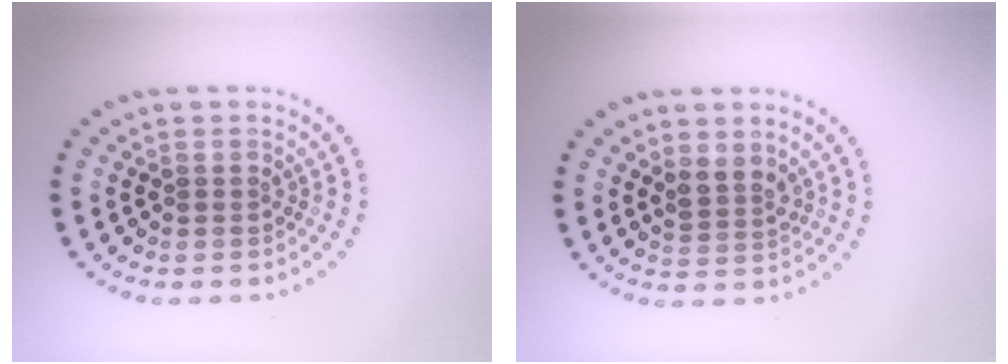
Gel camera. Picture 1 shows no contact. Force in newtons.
{"total": 2.0, "press": 1.6, "slide": 1.2}